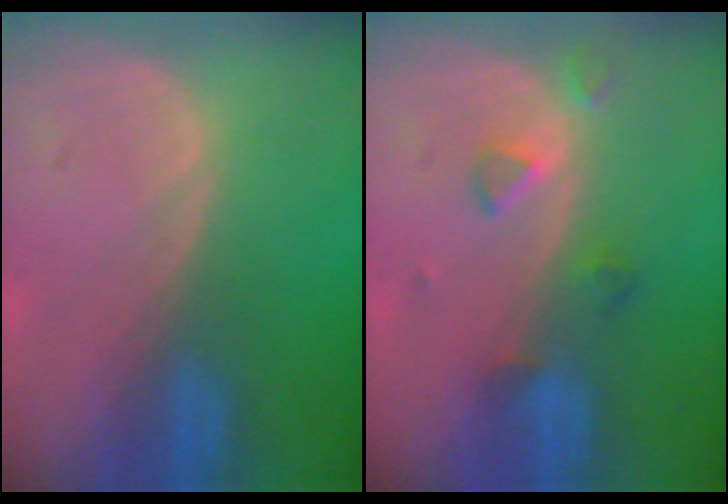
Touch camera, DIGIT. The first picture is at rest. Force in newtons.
{"total": 3.2, "press": 3.1, "slide": 0.8}